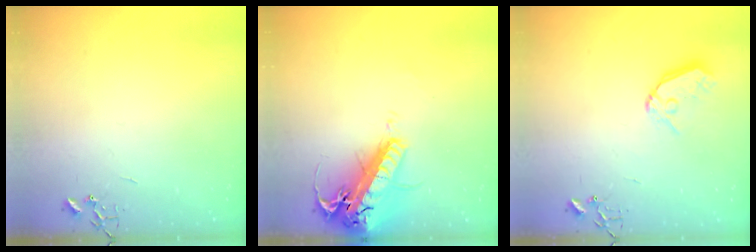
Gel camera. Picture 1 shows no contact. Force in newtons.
{"total": 26.2, "press": 25.6, "slide": 5.5}
{"total": 10.5, "press": 10.5, "slide": 1.3}